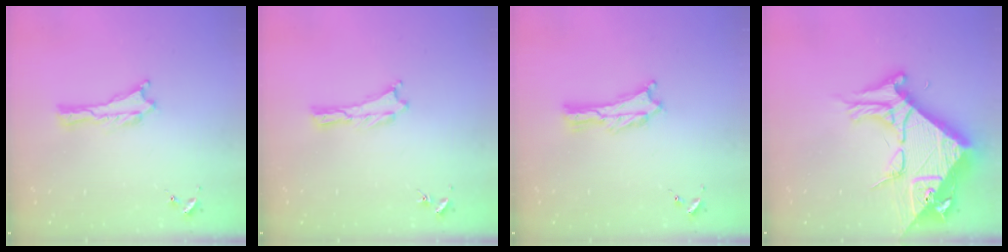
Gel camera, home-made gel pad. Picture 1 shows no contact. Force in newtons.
{"total": 0.0}
{"total": 0.8, "press": 0.7, "slide": 0.2}
{"total": 13.0, "press": 12.9, "slide": 1.4}